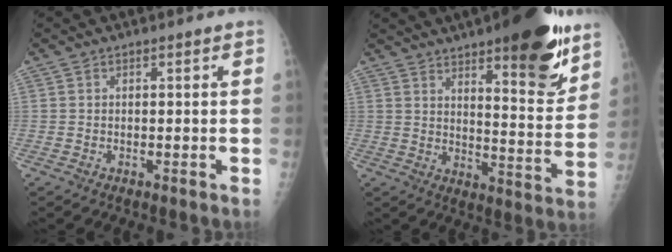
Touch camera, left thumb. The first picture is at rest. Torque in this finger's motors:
{"motor_torque": [2.38, 1.40, 1.50, -1.27, 0.41]}